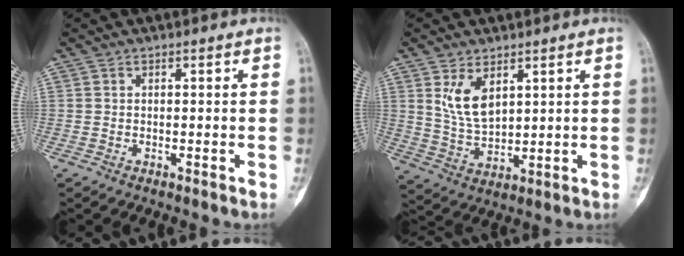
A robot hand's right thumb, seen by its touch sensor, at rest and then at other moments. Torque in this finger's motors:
{"motor_torque": [-0.41, 0.46, 0.26, 0.29, 0.13]}